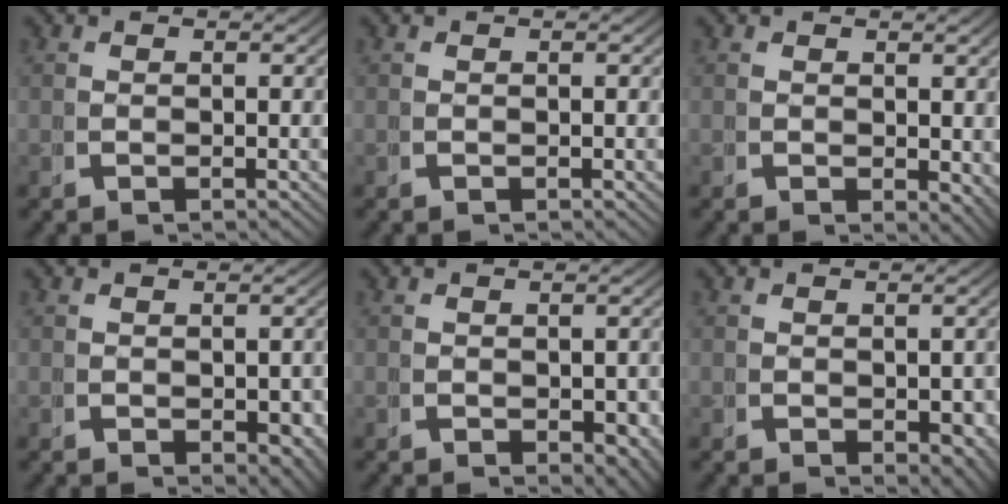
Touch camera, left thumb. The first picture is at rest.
{"total": 0.0}
{"total": 1.6, "force": [0.7, 1.0, 1.1], "torque": [-0.010, -0.010, 0.016]}
{"total": 1.6, "force": [0.3, 0.8, 1.3], "torque": [-0.012, -0.017, 0.015]}
{"total": 2.0, "force": [0.0, 1.3, 1.5], "torque": [-0.020, -0.015, 0.008]}
{"total": 2.0, "force": [0.0, 1.3, 1.5], "torque": [-0.020, -0.015, 0.008]}